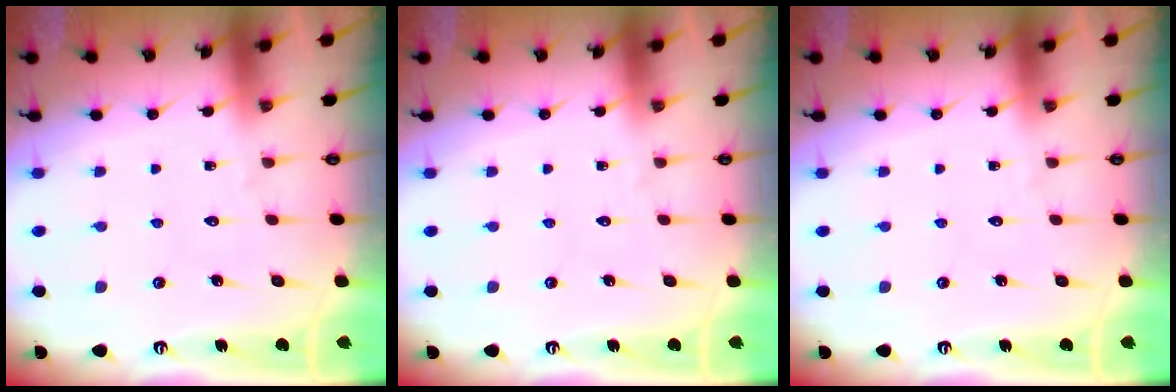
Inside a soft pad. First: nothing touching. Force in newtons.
{"total": 0.0}
{"total": 0.0}